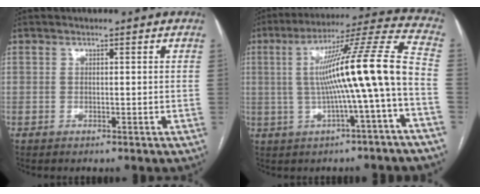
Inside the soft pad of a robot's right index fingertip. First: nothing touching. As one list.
[{"total": 14.2, "force": [-1.7, -0.8, 14.1], "torque": [-0.224, 0.025, -0.029]}]